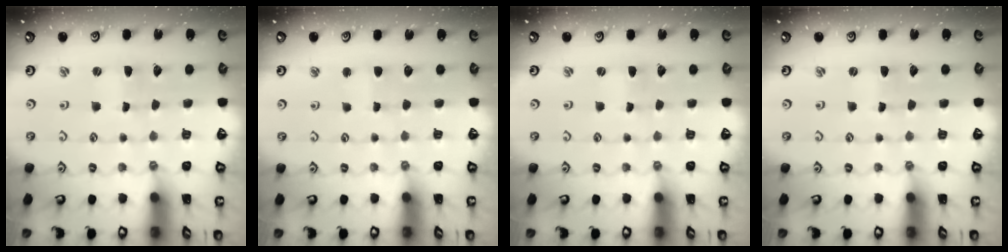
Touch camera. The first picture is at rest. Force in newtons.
{"total": 2.2, "press": 2.2, "slide": 0.2}
{"total": 0.0}
{"total": 0.0}